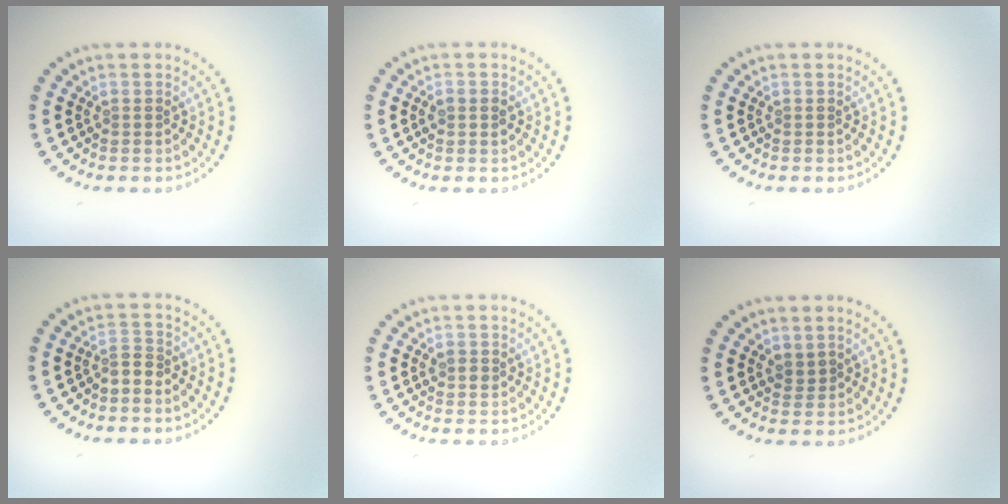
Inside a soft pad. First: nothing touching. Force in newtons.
{"total": 1.0, "press": 1.0, "slide": 0.1}
{"total": 0.0}
{"total": 1.6, "press": 1.3, "slide": 1.0}
{"total": 1.0, "press": 1.0, "slide": 0.1}
{"total": 0.7, "press": 0.4, "slide": 0.5}